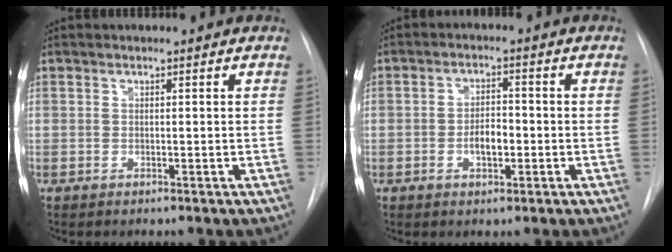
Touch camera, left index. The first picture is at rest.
{"total": 3.9, "force": [-1.0, 1.8, 3.3], "torque": [-0.056, 0.005, -0.018]}